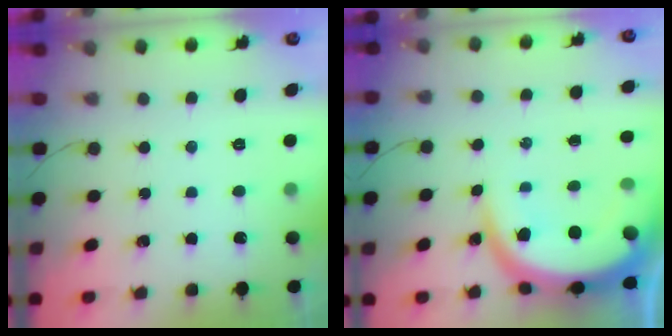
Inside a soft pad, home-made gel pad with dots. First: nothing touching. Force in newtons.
{"total": 15.1, "press": 15.0, "slide": 1.6}